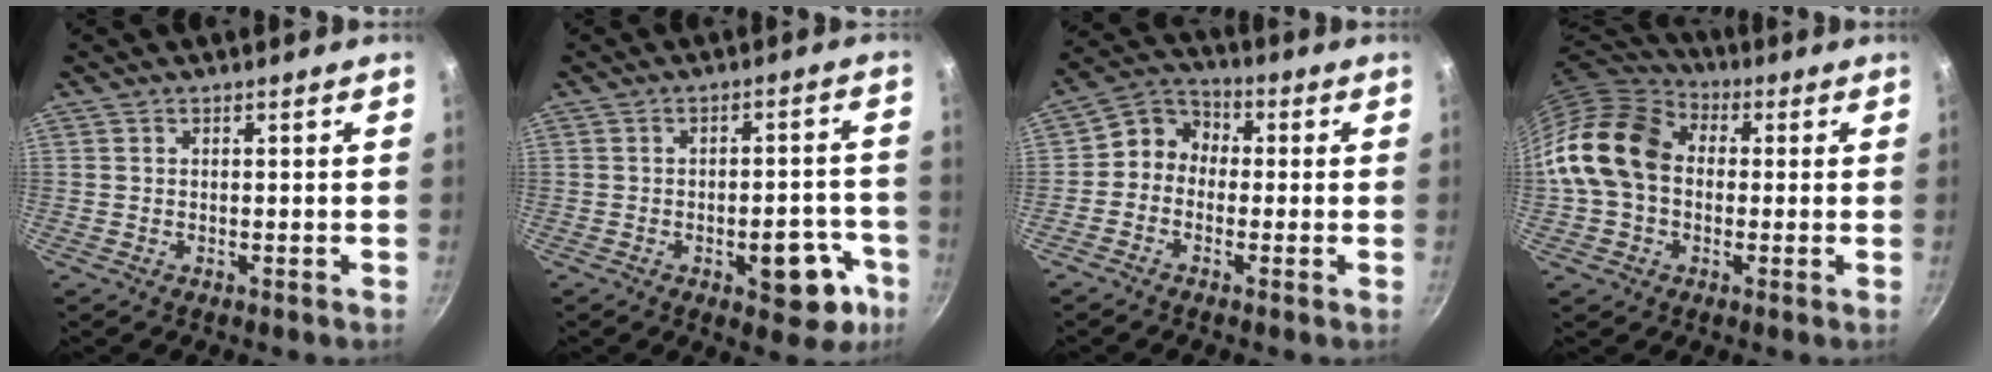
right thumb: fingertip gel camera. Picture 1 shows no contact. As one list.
[{"total": 10.7, "force": [-4.4, 5.3, 8.3], "torque": [-0.058, 0.032, -0.050]}, {"total": 6.5, "force": [-0.8, 5.6, 3.1], "torque": [-0.030, 0.027, -0.040]}, {"total": 16.0, "force": [0.6, 12.1, 10.4], "torque": [-0.171, 0.031, -0.003]}]